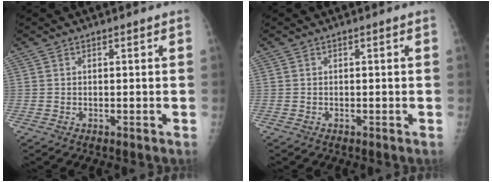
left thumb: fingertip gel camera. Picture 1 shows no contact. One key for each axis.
{"total": 0.0}